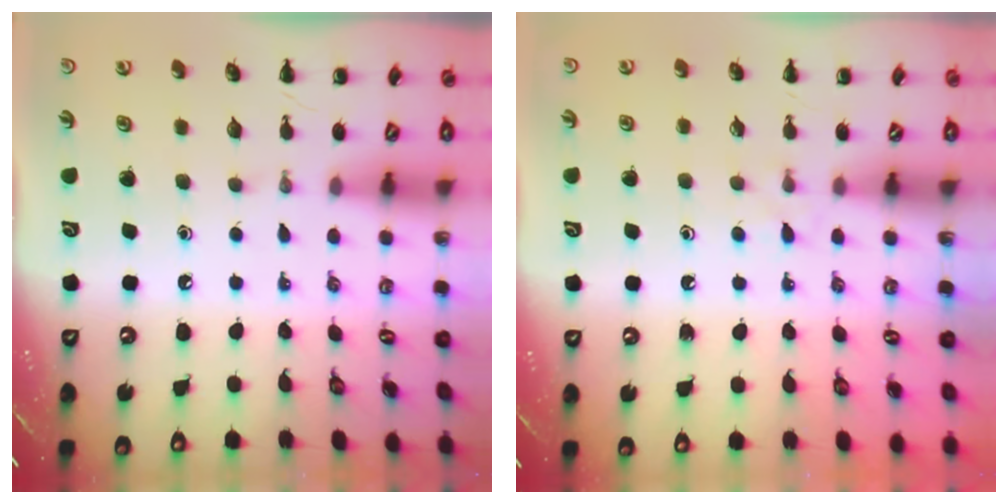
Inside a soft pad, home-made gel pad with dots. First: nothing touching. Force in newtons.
{"total": 3.7, "press": 3.4, "slide": 1.4}